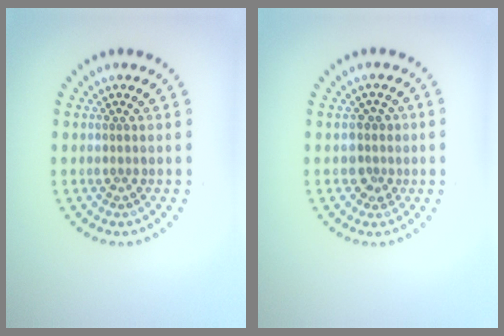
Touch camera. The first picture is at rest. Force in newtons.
{"total": 1.9, "press": 1.6, "slide": 1.1}